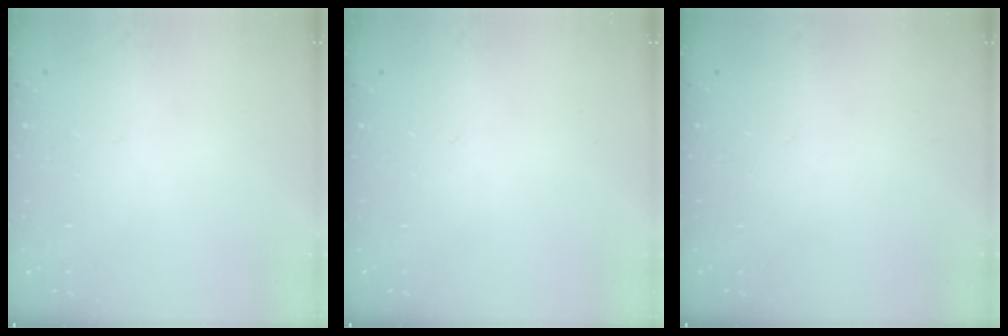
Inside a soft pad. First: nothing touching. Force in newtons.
{"total": 0.0}
{"total": 0.0}